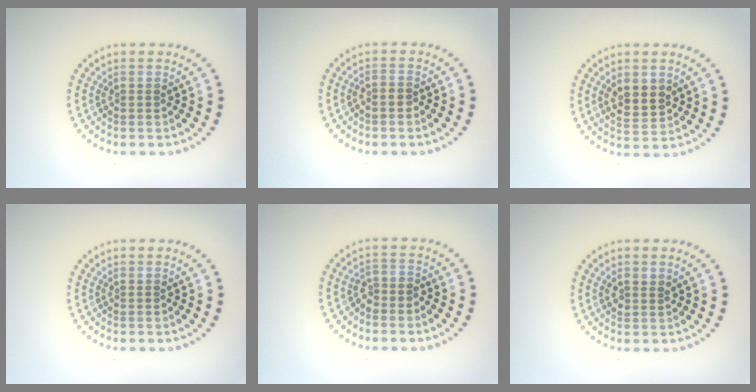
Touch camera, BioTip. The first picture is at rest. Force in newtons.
{"total": 0.8, "press": 0.6, "slide": 0.5}
{"total": 3.0, "press": 2.9, "slide": 0.6}
{"total": 0.0}
{"total": 1.6, "press": 1.2, "slide": 1.0}
{"total": 1.2, "press": 1.1, "slide": 0.5}